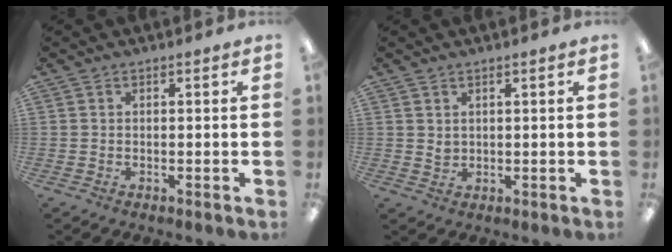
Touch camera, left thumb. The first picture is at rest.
{"total": 1.7, "force": [1.1, 1.1, 0.6], "torque": [-0.013, 0.001, 0.021]}